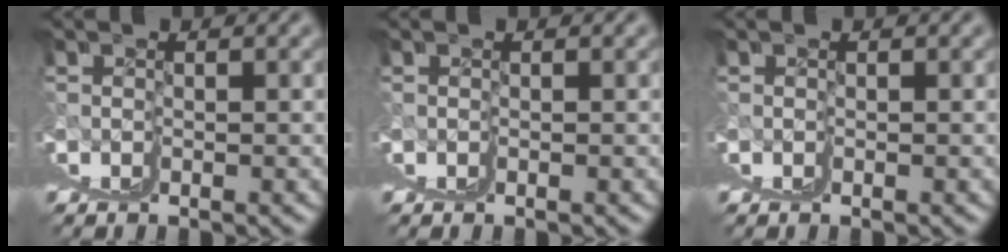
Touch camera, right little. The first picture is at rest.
{"total": 0.0}
{"total": 0.0}